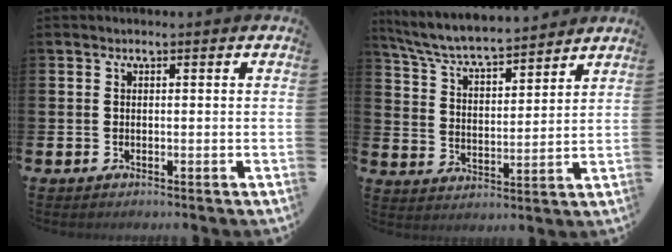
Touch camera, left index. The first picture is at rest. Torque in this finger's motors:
{"motor_torque": [0.30, -0.47, 0.81, 0.21]}